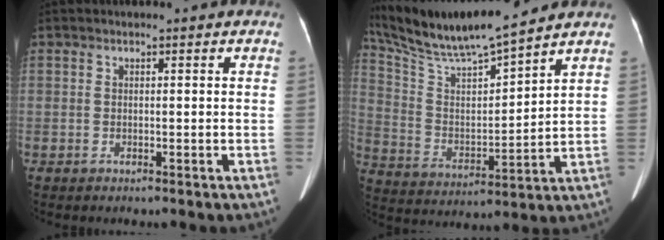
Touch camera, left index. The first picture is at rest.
{"total": 16.6, "force": [14.7, -0.1, 7.6], "torque": [-0.151, 0.009, 0.273]}